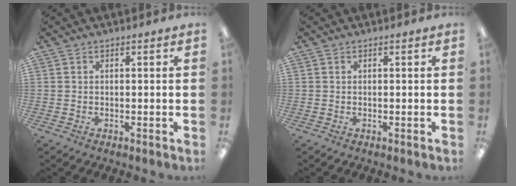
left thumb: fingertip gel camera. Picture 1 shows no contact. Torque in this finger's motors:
{"motor_torque": [0.00, 0.00, -0.05, -0.03, 0.00]}